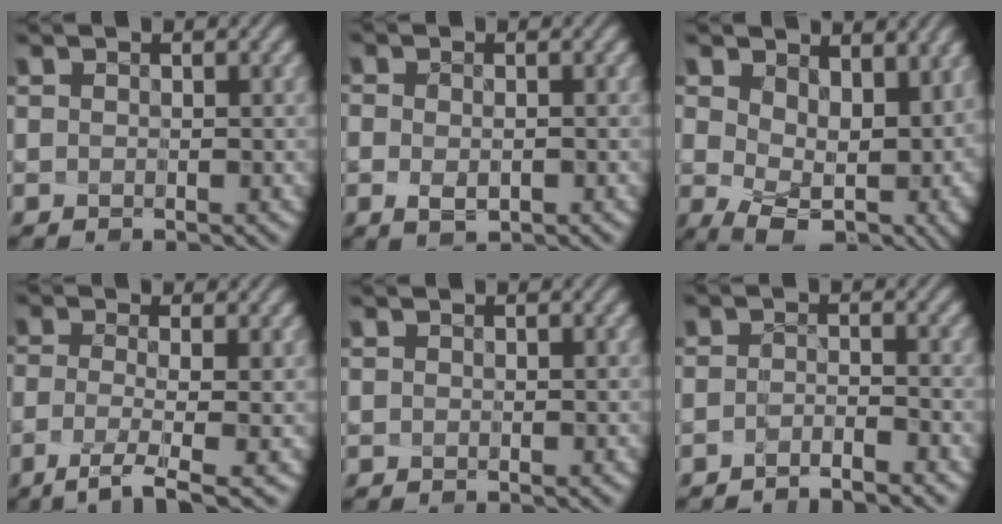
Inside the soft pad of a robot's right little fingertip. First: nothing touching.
{"total": 1.6, "force": [-1.3, 0.3, 0.8], "torque": [-0.007, -0.020, -0.009]}
{"total": 10.9, "force": [1.1, 7.0, 8.3], "torque": [-0.113, -0.036, 0.061]}
{"total": 3.3, "force": [-2.4, -0.7, 2.2], "torque": [-0.047, -0.026, -0.036]}
{"total": 0.0}
{"total": 2.7, "force": [-2.4, -1.3, -0.3], "torque": [0.005, -0.018, -0.032]}